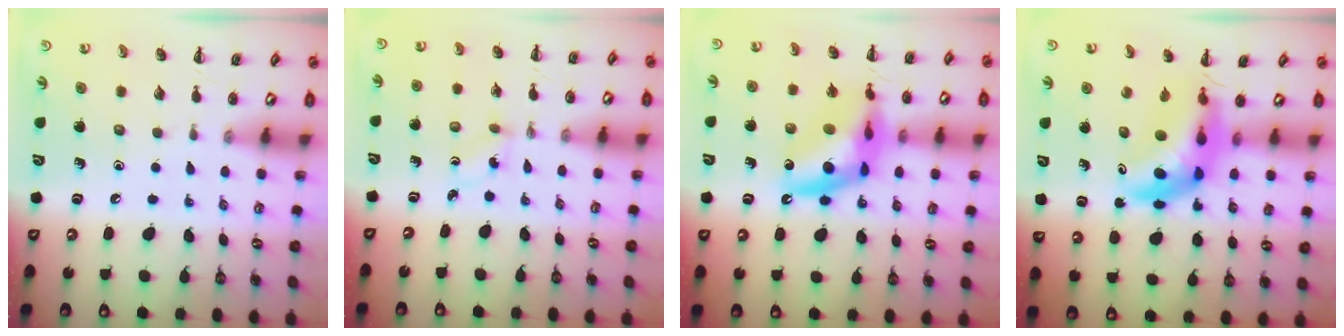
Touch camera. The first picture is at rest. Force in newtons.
{"total": 0.9, "press": 0.7, "slide": 0.5}
{"total": 15.7, "press": 15.2, "slide": 3.9}
{"total": 7.4, "press": 7.2, "slide": 1.8}